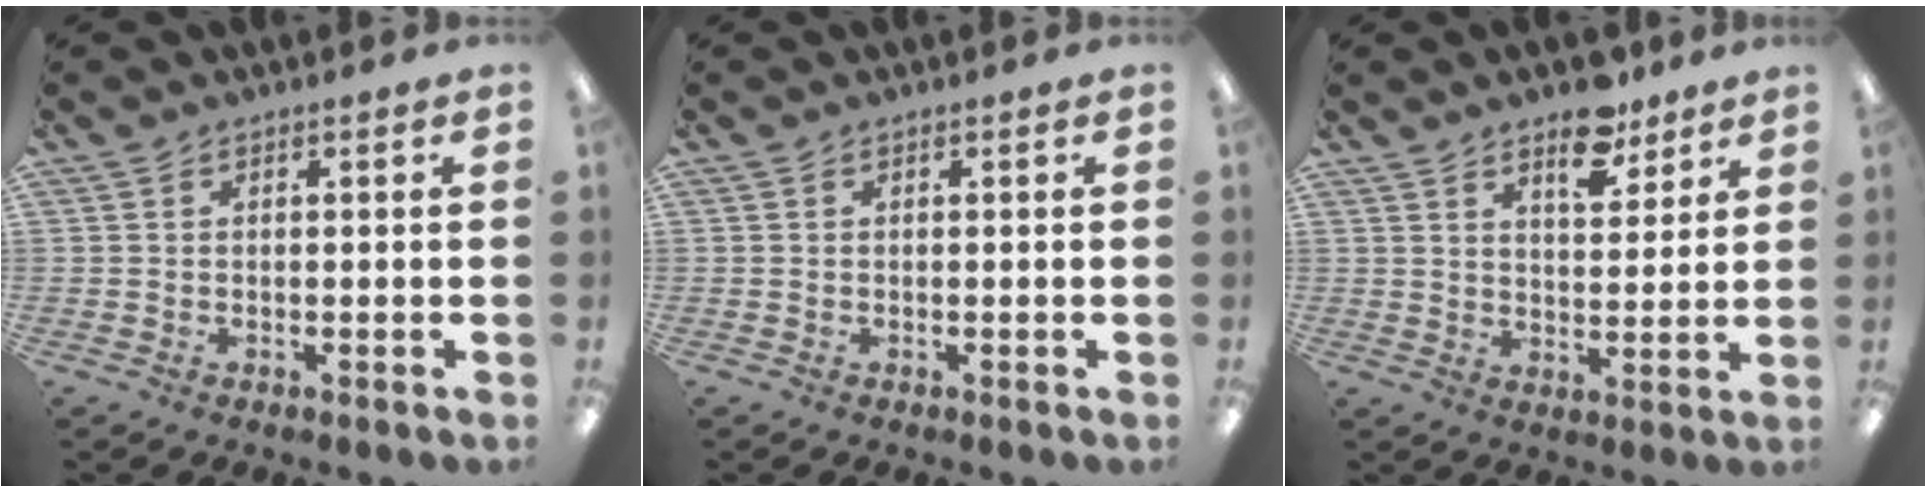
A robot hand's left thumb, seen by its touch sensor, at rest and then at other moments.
{"total": 0.0}
{"total": 9.3, "force": [6.8, 4.2, 4.7], "torque": [-0.046, -0.042, 0.113]}